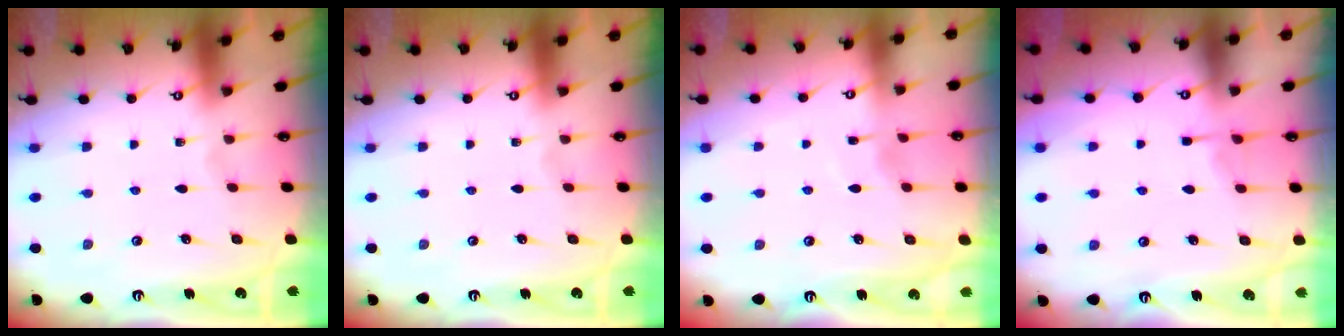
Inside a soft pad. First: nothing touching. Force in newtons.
{"total": 0.0}
{"total": 3.3, "press": 3.3, "slide": 0.4}
{"total": 3.0, "press": 3.0, "slide": 0.5}